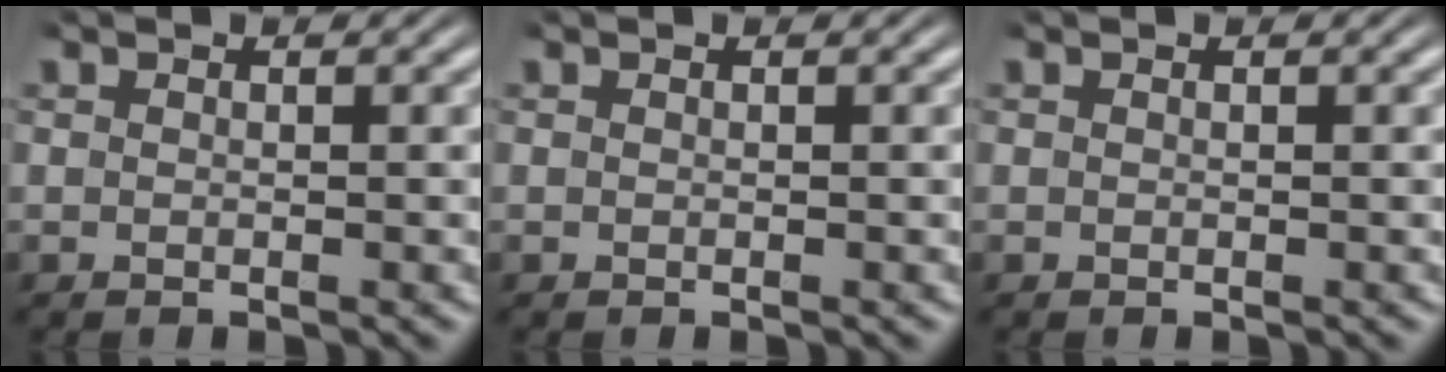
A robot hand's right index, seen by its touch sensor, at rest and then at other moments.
{"total": 0.0}
{"total": 0.0}